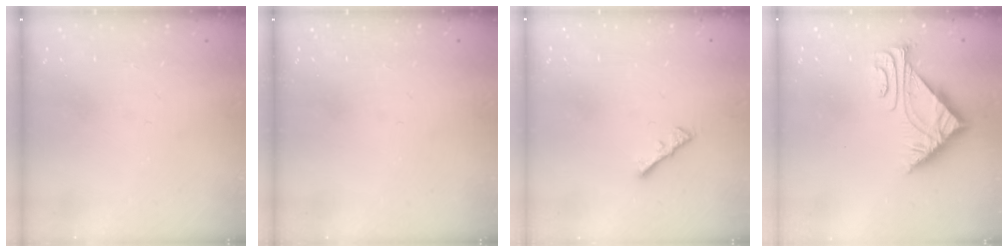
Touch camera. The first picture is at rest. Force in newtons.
{"total": 0.0}
{"total": 2.3, "press": 2.2, "slide": 0.4}
{"total": 5.2, "press": 5.1, "slide": 0.7}